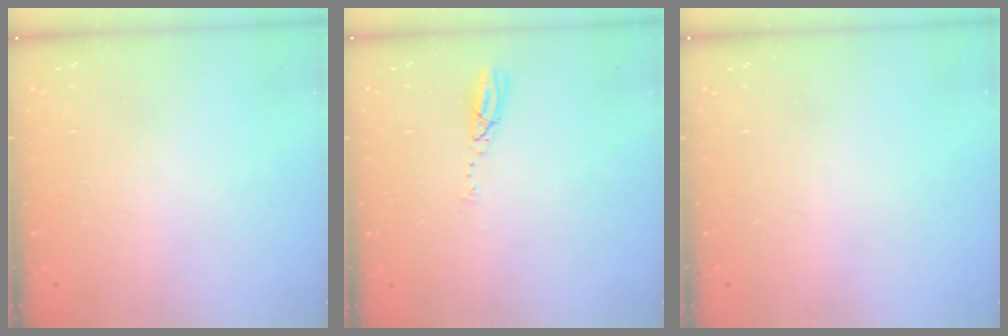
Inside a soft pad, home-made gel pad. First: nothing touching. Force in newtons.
{"total": 3.7, "press": 3.7, "slide": 0.1}
{"total": 0.0}